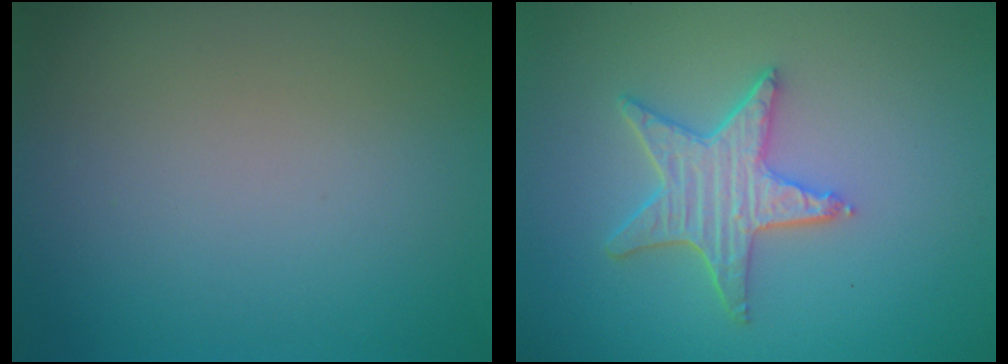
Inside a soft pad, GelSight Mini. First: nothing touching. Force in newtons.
{"total": 4.3, "press": 3.5, "slide": 2.4}